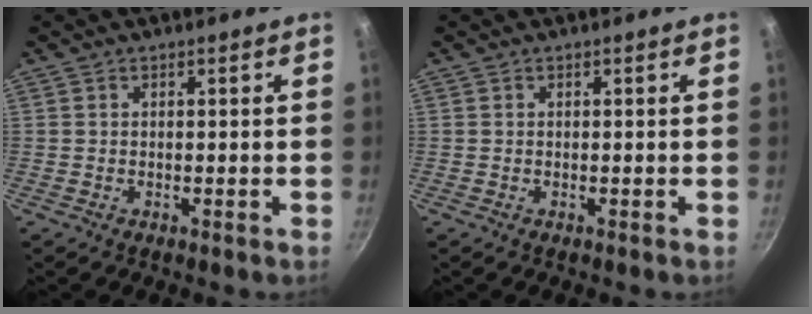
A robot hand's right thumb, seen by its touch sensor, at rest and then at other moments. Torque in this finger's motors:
{"motor_torque": [-0.11, 0.01, 0.10, 0.10, 0.02]}